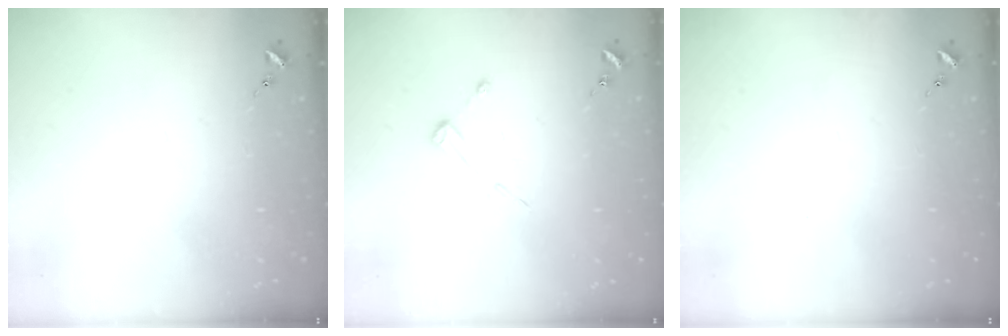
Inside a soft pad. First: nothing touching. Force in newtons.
{"total": 4.3, "press": 4.3, "slide": 0.5}
{"total": 0.0}